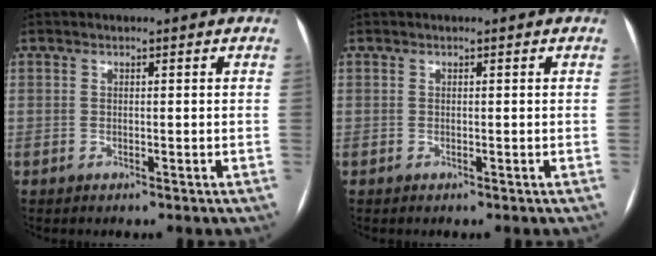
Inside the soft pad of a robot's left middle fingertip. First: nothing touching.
{"total": 0.0}